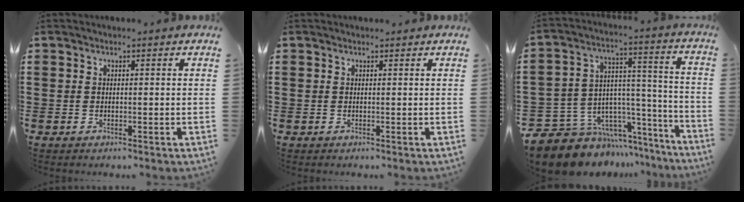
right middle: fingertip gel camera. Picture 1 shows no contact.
{"total": 0.0}
{"total": 10.3, "force": [-8.6, 5.3, 2.1], "torque": [-0.065, 0.007, -0.162]}